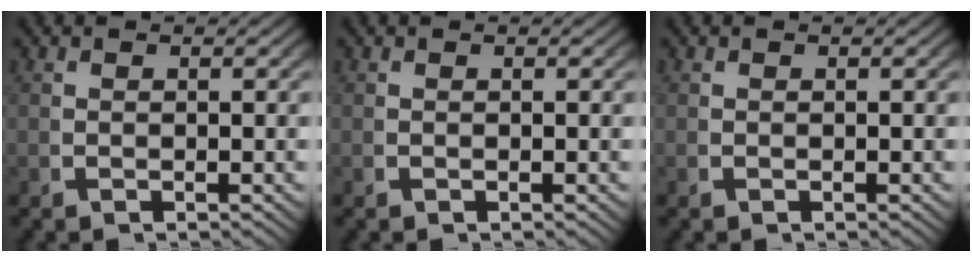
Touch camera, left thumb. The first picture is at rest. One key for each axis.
{"total": 0.0}
{"total": 0.0}